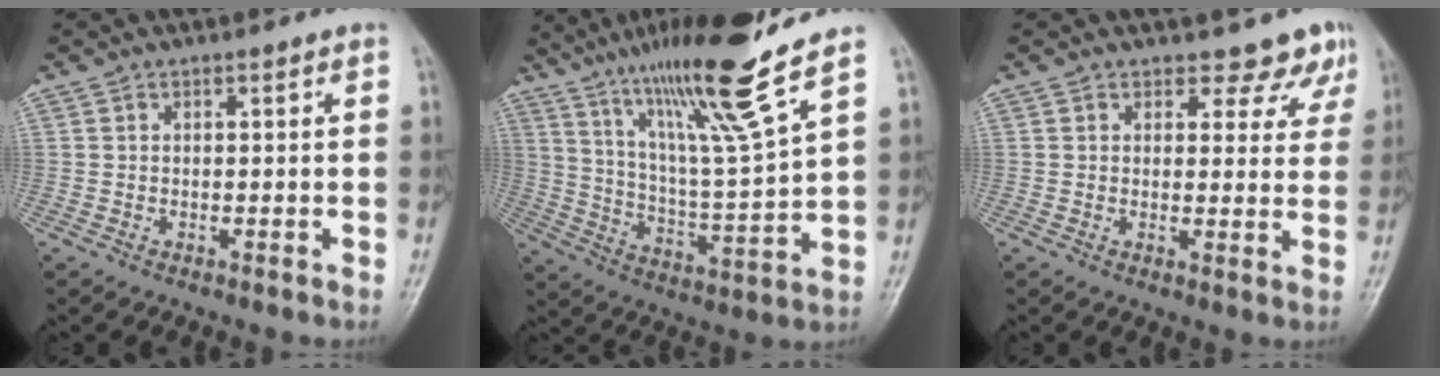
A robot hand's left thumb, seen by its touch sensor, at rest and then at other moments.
{"total": 18.6, "force": [12.8, 0.0, 13.5], "torque": [-0.219, -0.065, 0.224]}
{"total": 6.0, "force": [5.1, 3.0, 1.0], "torque": [0.025, -0.031, 0.048]}